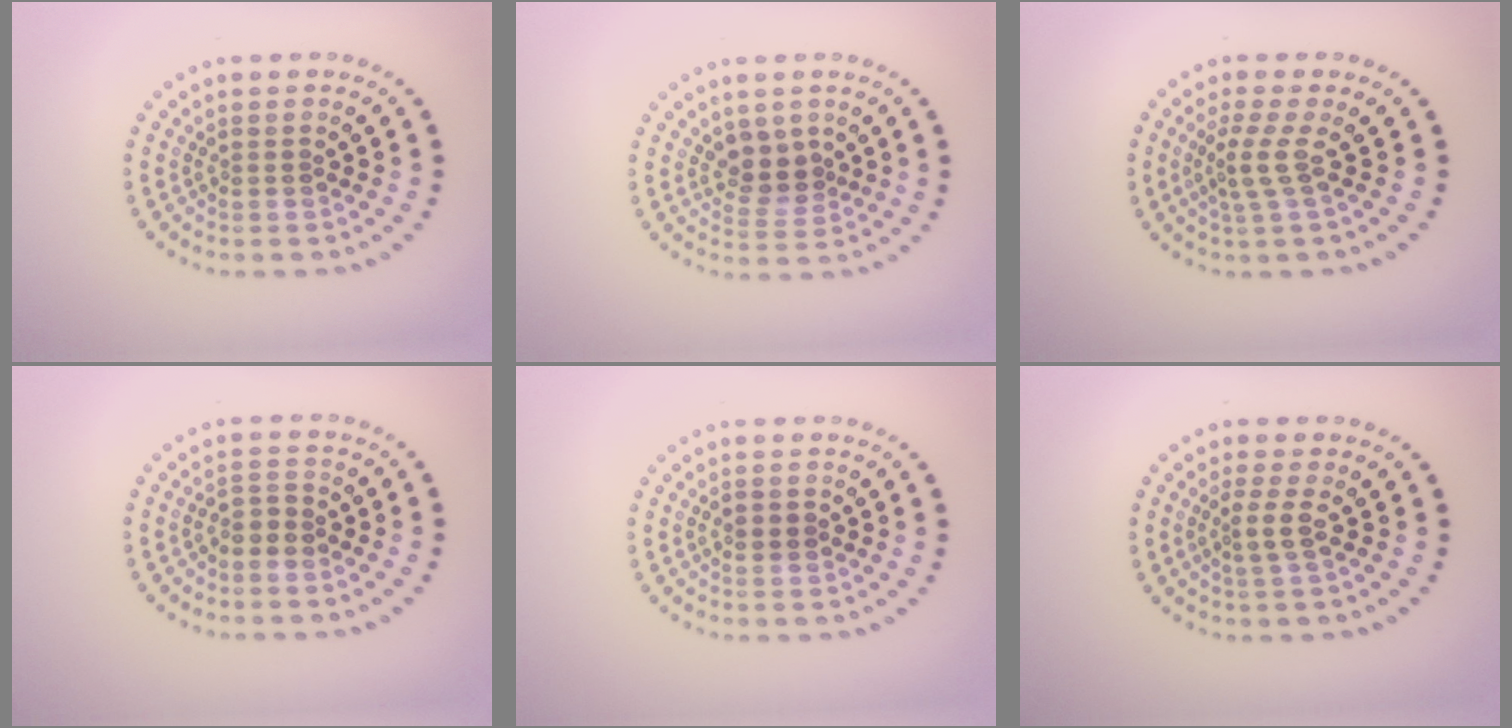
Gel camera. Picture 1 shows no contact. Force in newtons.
{"total": 2.8, "press": 2.2, "slide": 1.6}
{"total": 2.4, "press": 1.6, "slide": 1.7}
{"total": 1.7, "press": 1.5, "slide": 0.9}
{"total": 1.3, "press": 1.3, "slide": 0.2}
{"total": 1.7, "press": 1.2, "slide": 1.1}